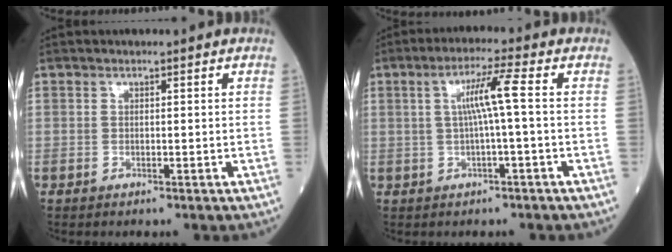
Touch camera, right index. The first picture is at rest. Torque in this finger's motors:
{"motor_torque": [0.97, 0.14, 0.47, 0.12]}